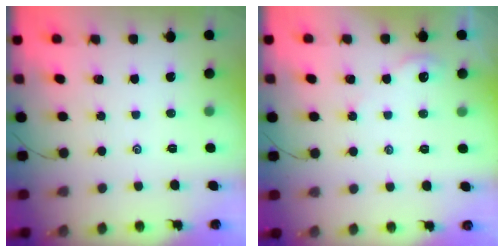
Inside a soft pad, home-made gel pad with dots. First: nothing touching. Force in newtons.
{"total": 2.8, "press": 2.7, "slide": 0.4}